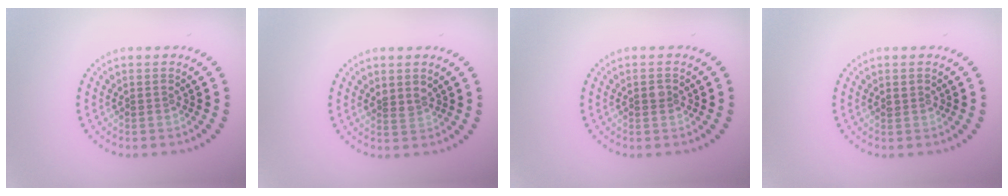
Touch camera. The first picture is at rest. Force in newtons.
{"total": 1.4, "press": 1.0, "slide": 0.9}
{"total": 1.0, "press": 1.0, "slide": 0.1}
{"total": 0.8, "press": 0.8, "slide": 0.2}